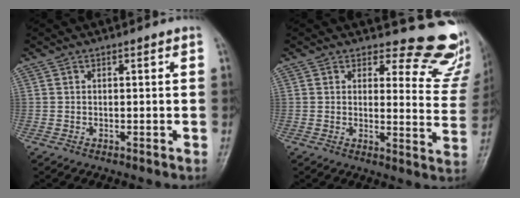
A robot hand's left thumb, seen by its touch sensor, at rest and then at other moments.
{"total": 13.1, "force": [12.2, 4.4, 2.0], "torque": [0.028, -0.130, 0.111]}